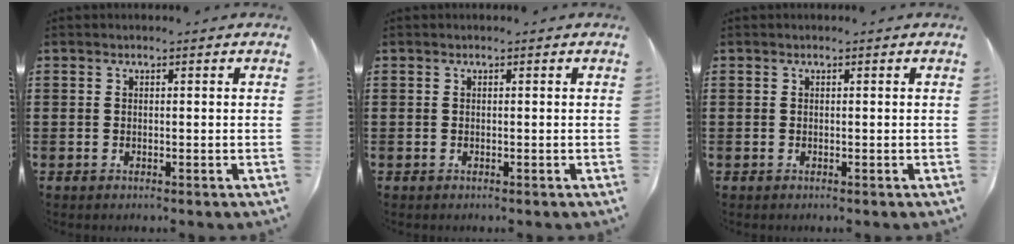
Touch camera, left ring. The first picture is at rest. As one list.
[{"total": 0.0}, {"total": 0.0}]